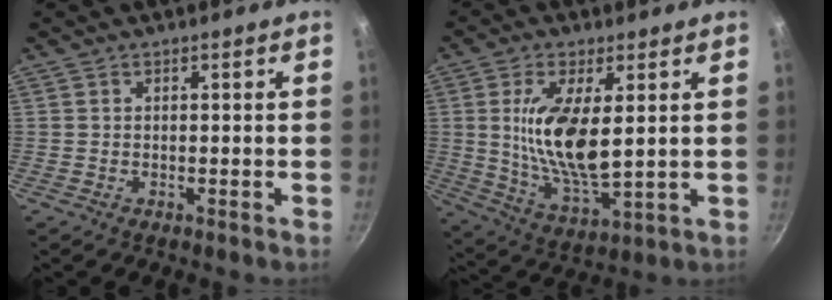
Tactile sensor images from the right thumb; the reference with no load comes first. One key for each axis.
{"total": 14.3, "fx": 2.5, "fy": 5.7, "fz": 12.9, "tx": -0.244, "ty": -0.021, "tz": 0.053}